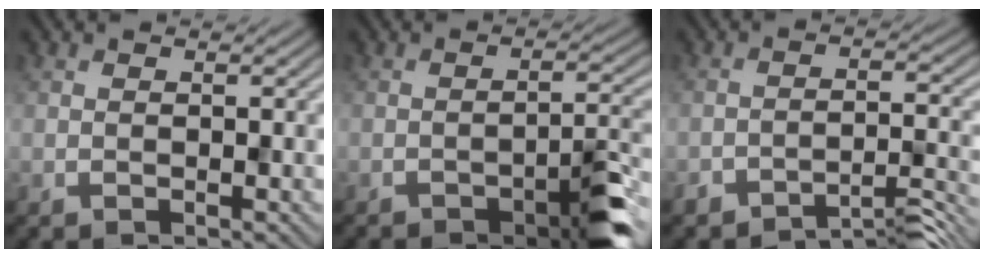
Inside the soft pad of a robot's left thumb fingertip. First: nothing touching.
{"total": 5.9, "force": [-3.8, 1.4, 4.4], "torque": [-0.060, 0.002, -0.056]}
{"total": 5.0, "force": [-4.5, 0.9, 2.1], "torque": [-0.031, 0.004, -0.068]}